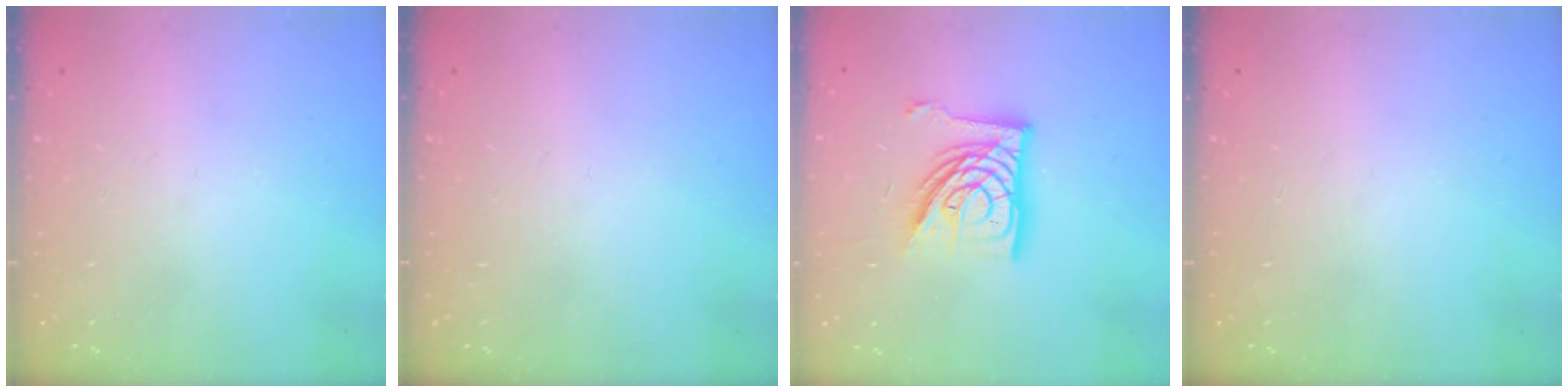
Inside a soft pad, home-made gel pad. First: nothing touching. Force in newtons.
{"total": 0.0}
{"total": 17.3, "press": 17.3, "slide": 1.7}
{"total": 0.0}